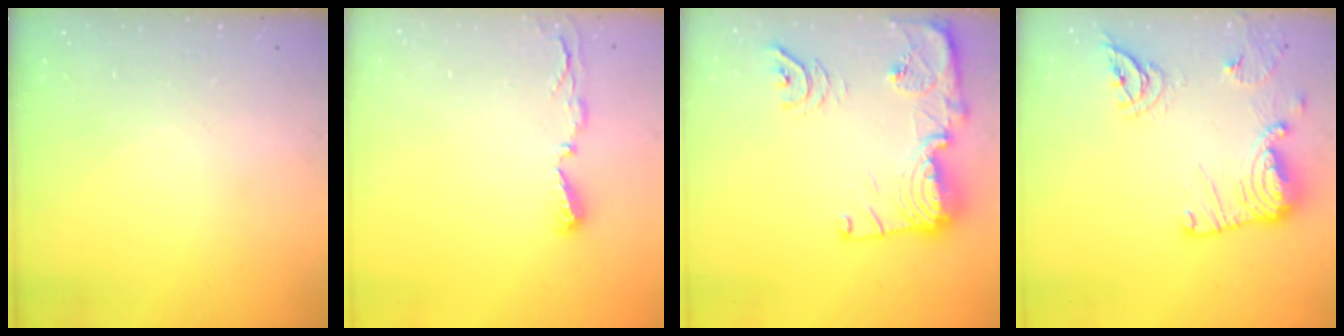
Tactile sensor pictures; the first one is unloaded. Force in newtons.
{"total": 4.0, "press": 4.0, "slide": 0.4}
{"total": 21.3, "press": 21.2, "slide": 1.9}
{"total": 17.4, "press": 17.4, "slide": 1.1}